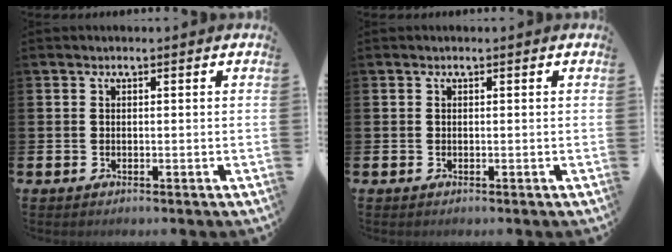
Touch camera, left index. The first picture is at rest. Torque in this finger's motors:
{"motor_torque": [-0.01, 0.00, 0.03, 0.00]}